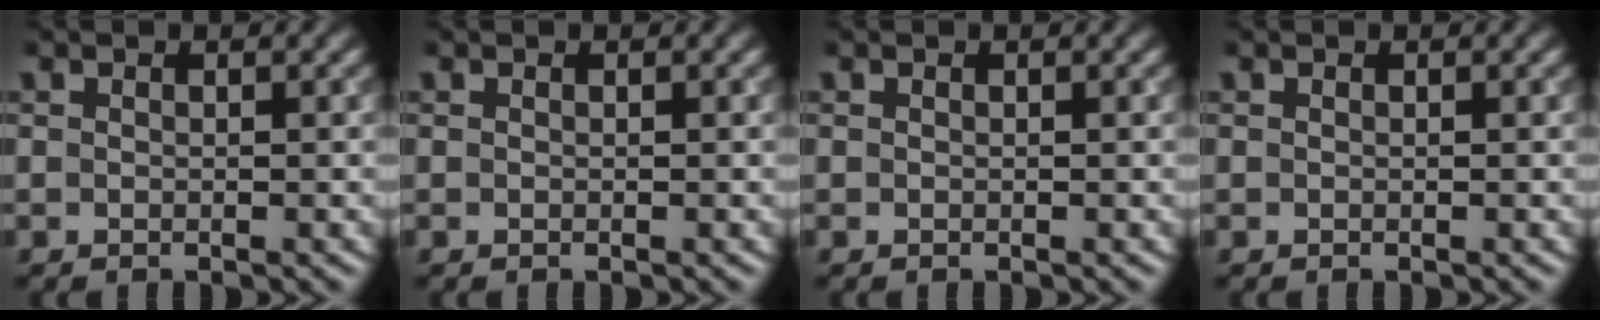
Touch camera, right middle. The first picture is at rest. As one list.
[{"total": 0.0}, {"total": 0.0}, {"total": 0.0}]